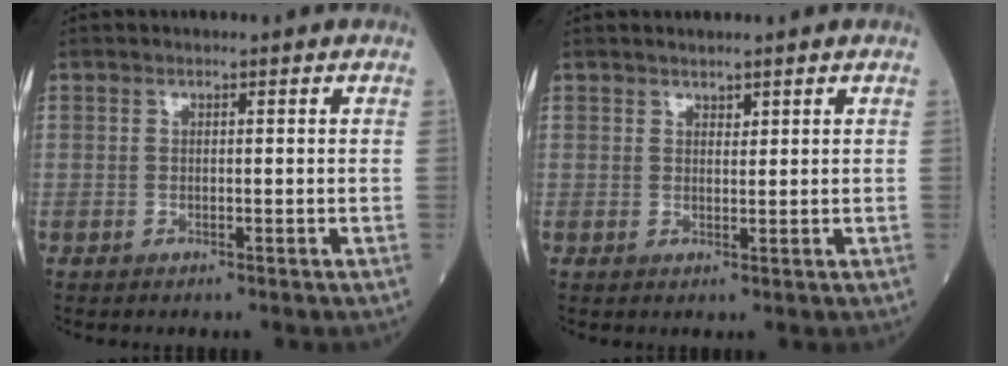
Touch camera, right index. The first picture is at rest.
{"total": 1.4, "force": [1.2, 0.5, 0.5], "torque": [-0.009, 0.005, 0.022]}